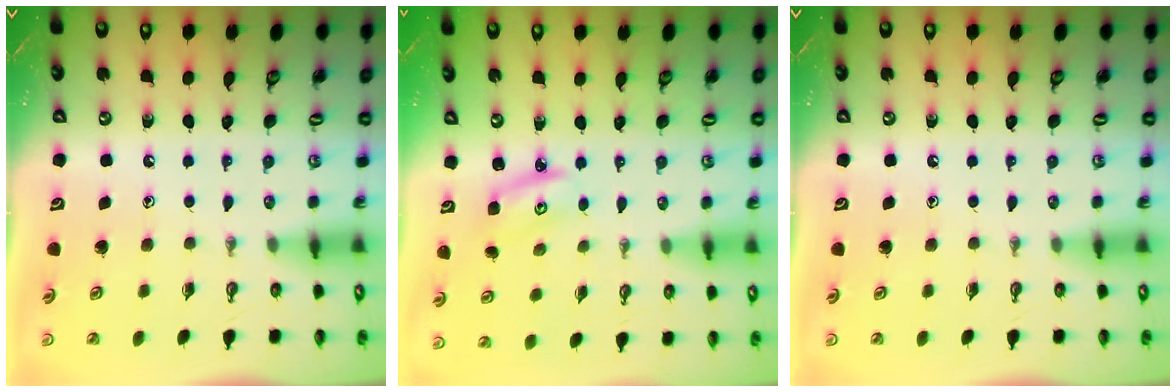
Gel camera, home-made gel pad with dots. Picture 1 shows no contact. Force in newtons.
{"total": 3.5, "press": 3.5, "slide": 0.2}
{"total": 0.0}